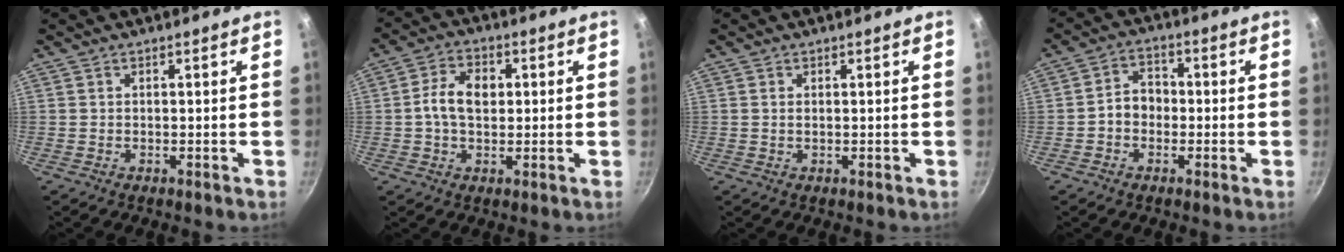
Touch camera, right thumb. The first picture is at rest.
{"total": 7.6, "force": [0.5, 5.1, 5.6], "torque": [-0.093, 0.015, 0.005]}
{"total": 0.6, "force": [0.1, 0.3, 0.5], "torque": [-0.013, 0.000, 0.003]}
{"total": 5.7, "force": [-1.1, 4.4, 3.4], "torque": [-0.037, 0.024, -0.031]}